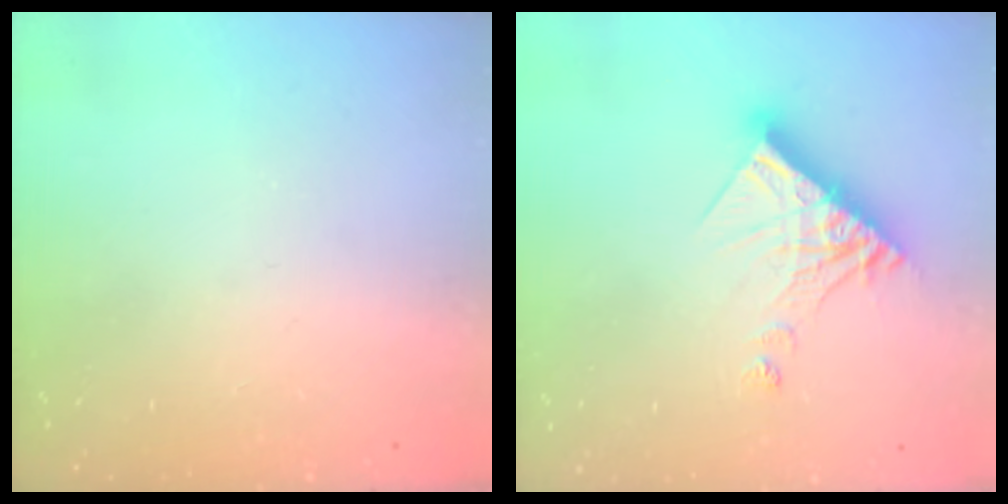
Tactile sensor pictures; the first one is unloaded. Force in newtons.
{"total": 12.7, "press": 12.6, "slide": 1.2}